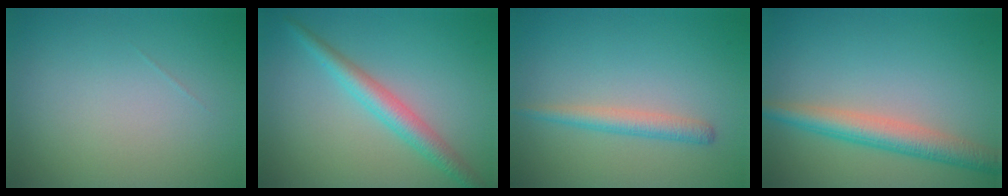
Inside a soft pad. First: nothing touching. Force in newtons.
{"total": 3.3, "press": 3.3, "slide": 0.0}
{"total": 2.1, "press": 2.1, "slide": 0.1}
{"total": 4.2, "press": 4.2, "slide": 0.1}